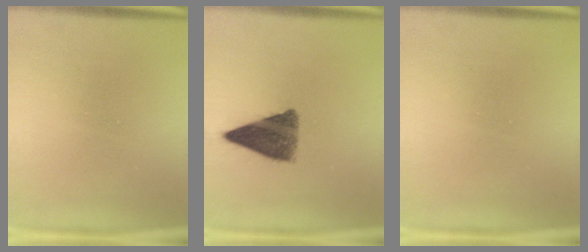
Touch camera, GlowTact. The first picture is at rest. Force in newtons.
{"total": 8.4}
{"total": 0.0}